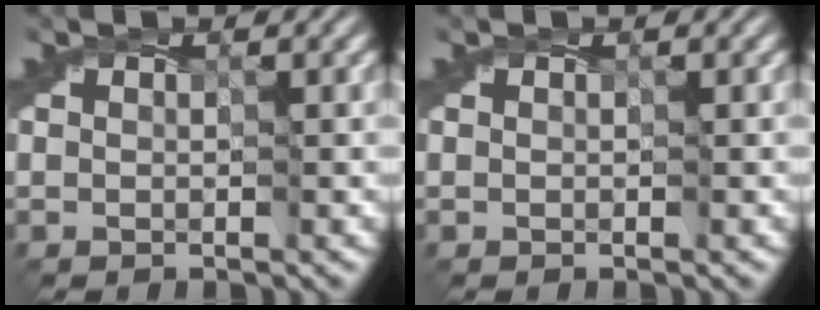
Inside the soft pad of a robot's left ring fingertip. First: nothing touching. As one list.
[{"total": 0.0}]